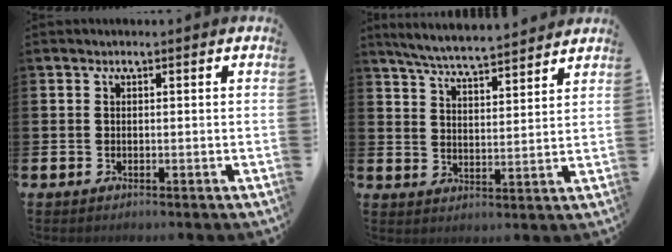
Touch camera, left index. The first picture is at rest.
{"total": 6.0, "force": [5.9, 0.0, 1.2], "torque": [-0.048, -0.038, 0.103]}